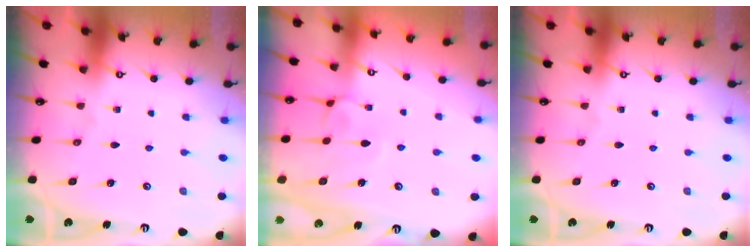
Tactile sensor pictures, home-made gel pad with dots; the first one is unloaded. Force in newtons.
{"total": 2.9, "press": 2.9, "slide": 0.2}
{"total": 0.0}